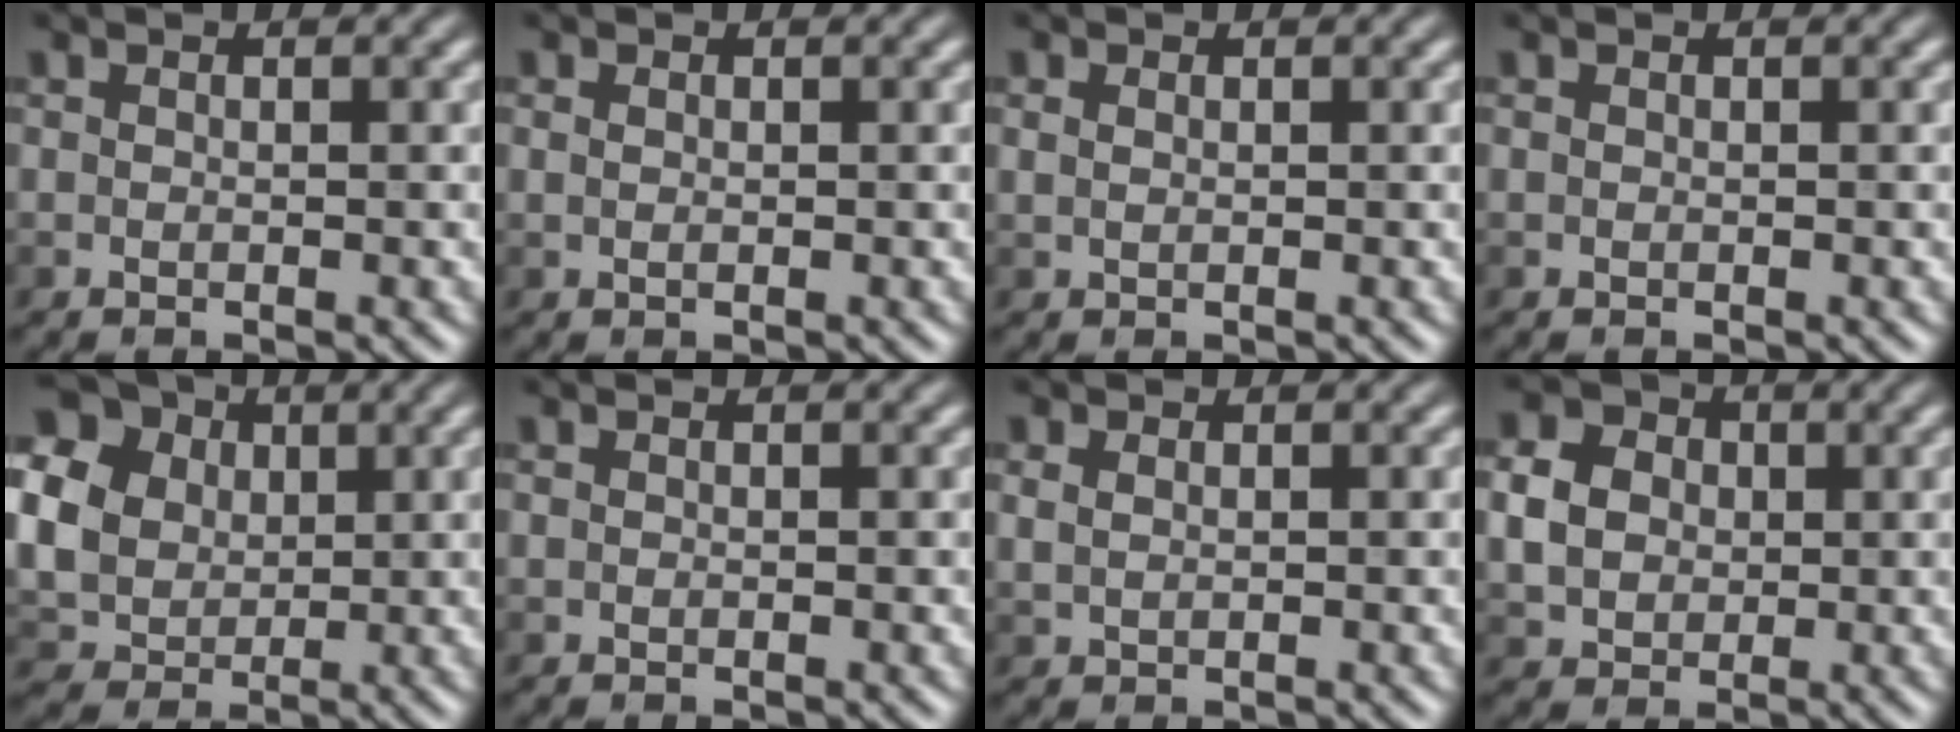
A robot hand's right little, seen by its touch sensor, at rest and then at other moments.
{"total": 0.5, "force": [0.1, 0.4, 0.4], "torque": [-0.008, -0.001, 0.003]}
{"total": 0.8, "force": [0.3, 0.5, 0.5], "torque": [-0.011, -0.002, 0.007]}
{"total": 0.0}
{"total": 13.3, "force": [3.6, 11.2, 6.3], "torque": [-0.163, 0.016, 0.056]}
{"total": 0.0}
{"total": 1.3, "force": [0.5, 0.9, 0.8], "torque": [-0.017, -0.002, 0.014]}
{"total": 4.1, "force": [0.2, 3.5, 2.1], "torque": [-0.042, 0.006, 0.004]}